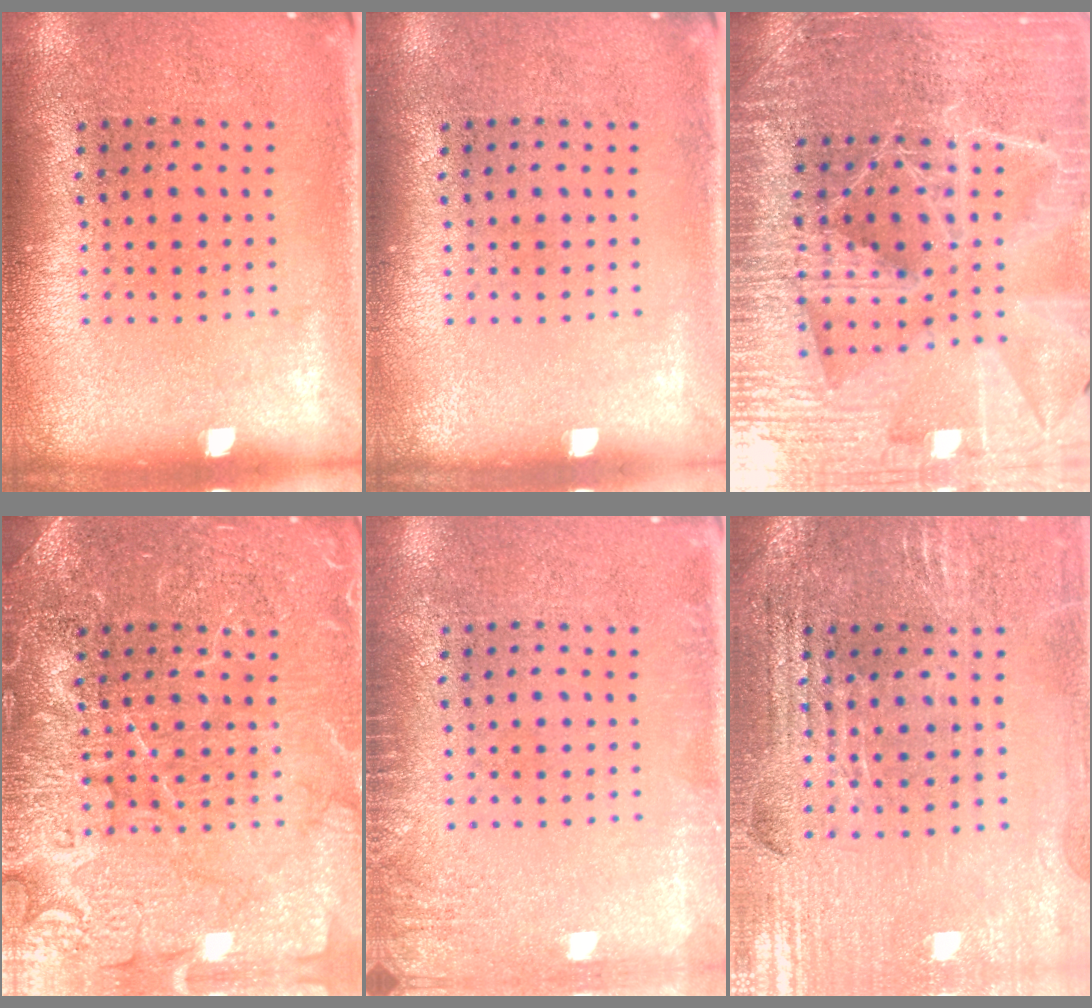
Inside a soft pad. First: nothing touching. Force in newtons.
{"total": 0.0}
{"total": 4.9, "press": 4.5, "slide": 2.0}
{"total": 7.1, "press": 7.0, "slide": 1.0}
{"total": 1.6, "press": 1.6, "slide": 0.2}
{"total": 2.9, "press": 2.9, "slide": 0.5}